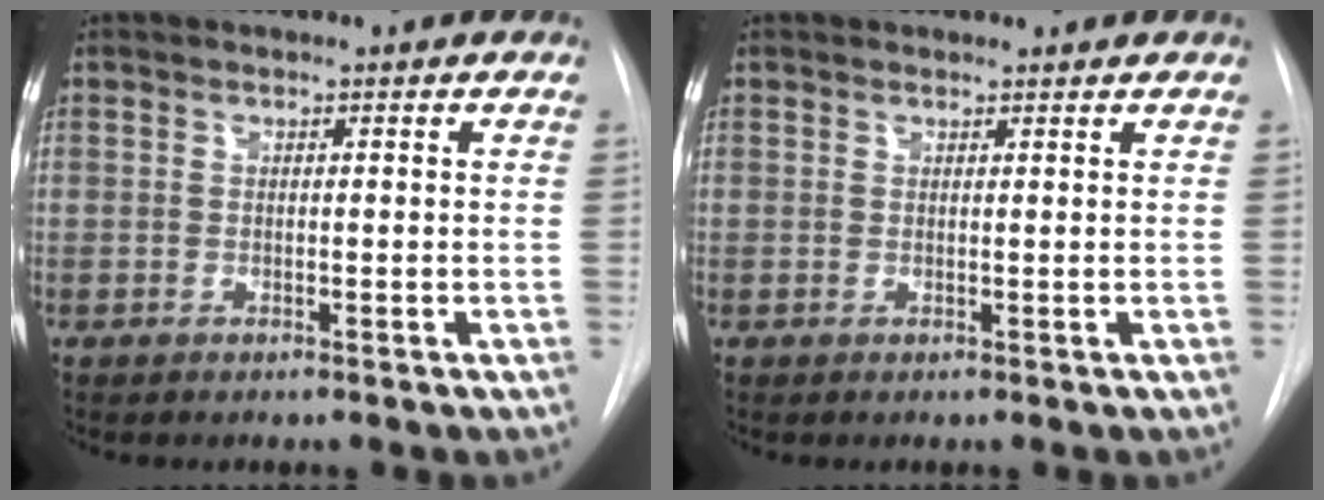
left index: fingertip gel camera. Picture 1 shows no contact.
{"total": 0.9, "force": [0.9, 0.2, 0.0], "torque": [-0.010, 0.003, 0.013]}